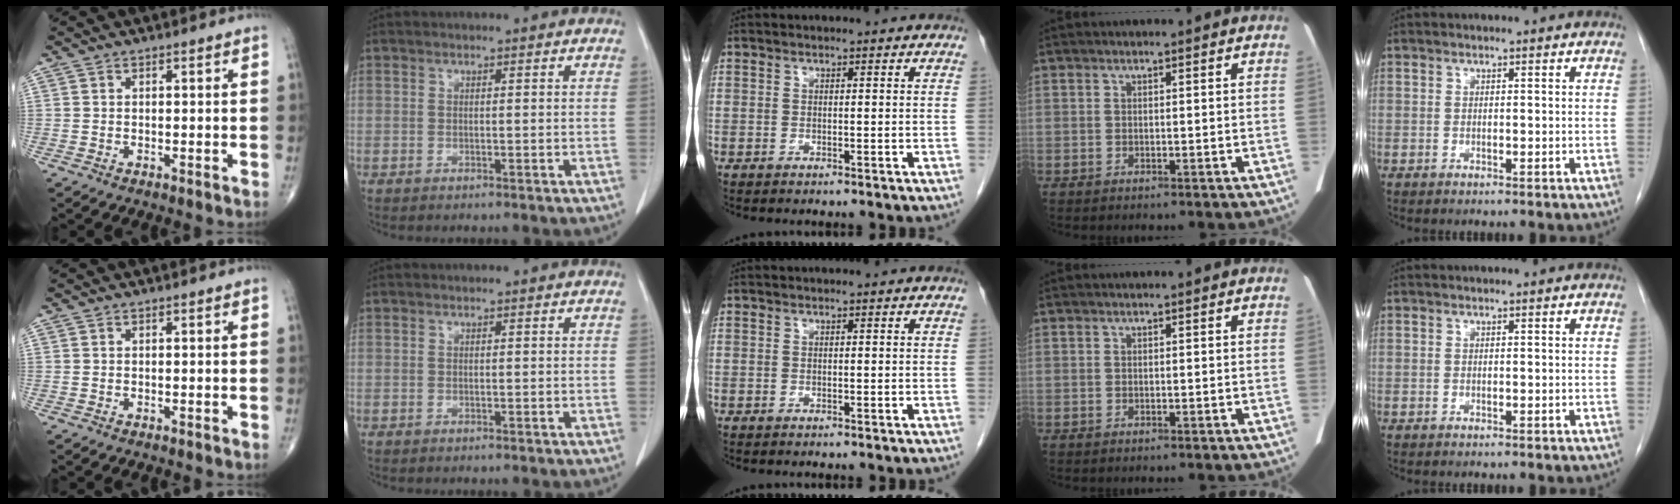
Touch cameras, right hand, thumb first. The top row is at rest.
{}